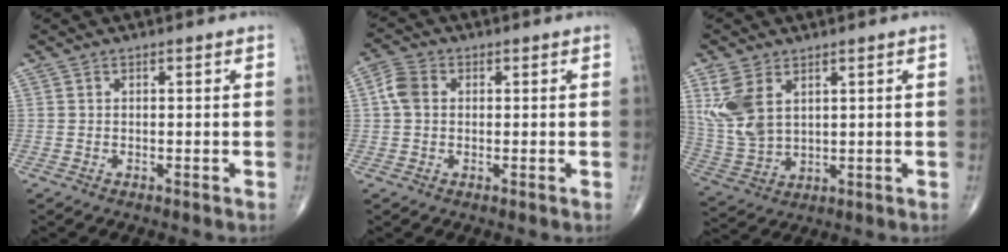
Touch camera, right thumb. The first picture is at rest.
{"total": 4.3, "force": [0.5, 3.3, 2.7], "torque": [-0.056, 0.012, 0.003]}
{"total": 10.0, "force": [3.9, 6.0, 6.9], "torque": [-0.151, -0.010, 0.094]}